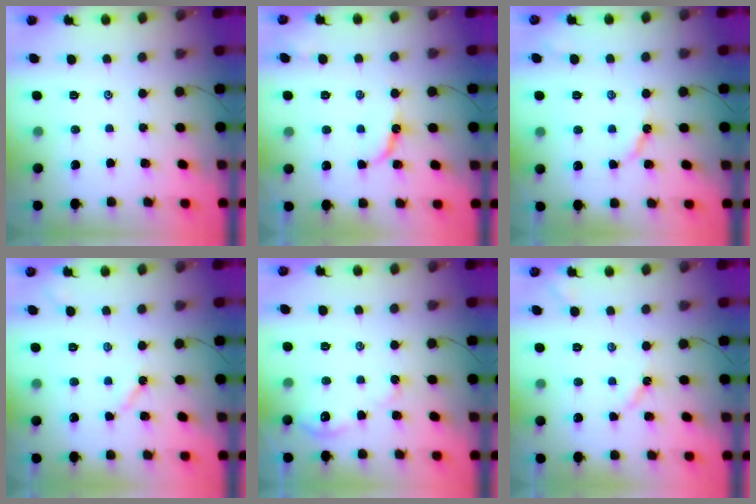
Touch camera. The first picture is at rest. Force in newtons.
{"total": 8.1, "press": 8.1, "slide": 0.6}
{"total": 5.1, "press": 5.1, "slide": 0.5}
{"total": 4.4, "press": 4.3, "slide": 0.9}
{"total": 3.5, "press": 3.5, "slide": 0.2}
{"total": 4.1, "press": 4.0, "slide": 0.6}